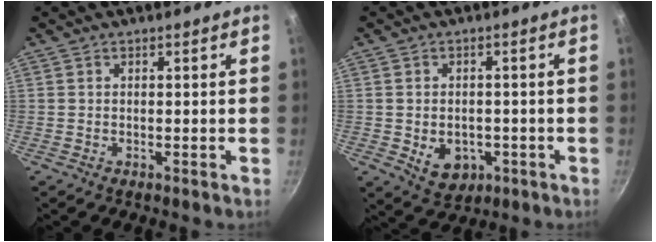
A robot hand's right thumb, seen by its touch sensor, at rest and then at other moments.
{"total": 6.8, "force": [-1.8, 5.1, 4.2], "torque": [-0.041, 0.004, -0.014]}